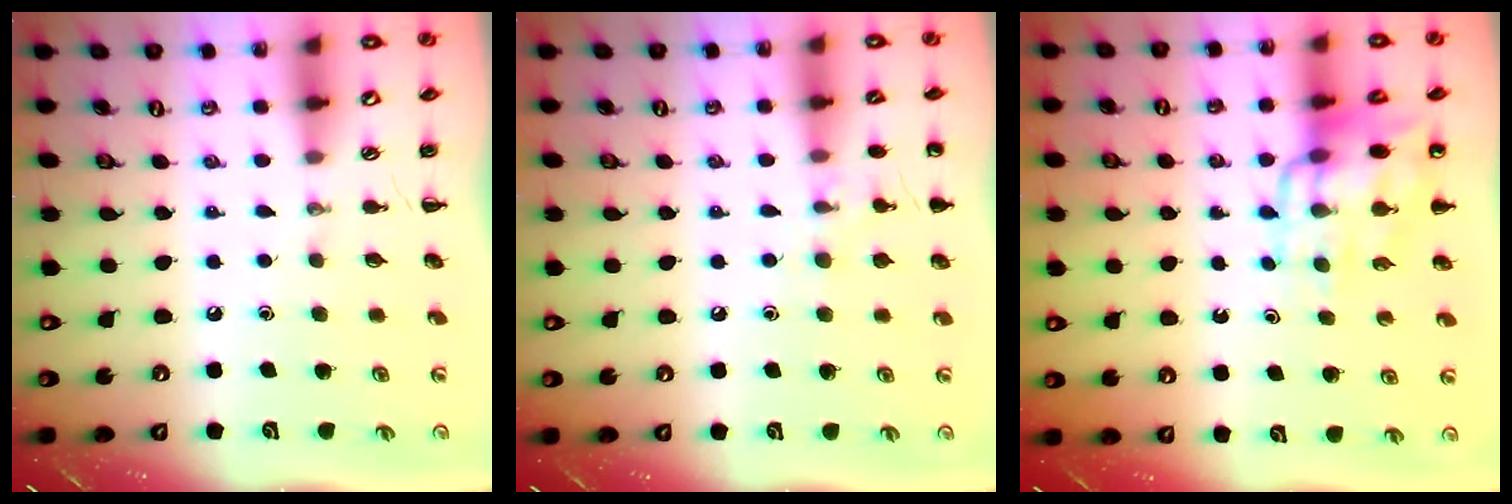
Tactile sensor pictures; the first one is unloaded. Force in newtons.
{"total": 8.1, "press": 7.8, "slide": 2.3}
{"total": 13.1, "press": 12.8, "slide": 2.9}